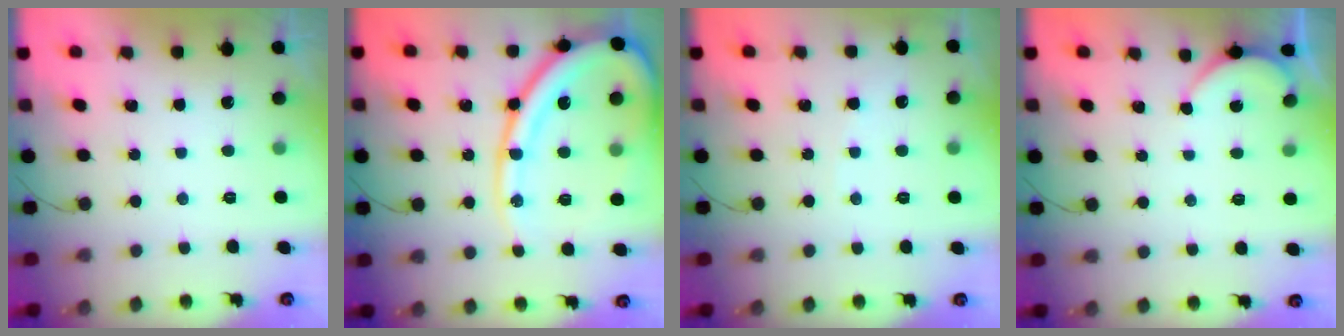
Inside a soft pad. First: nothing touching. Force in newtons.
{"total": 21.2, "press": 21.1, "slide": 2.0}
{"total": 2.0, "press": 2.0, "slide": 0.2}
{"total": 2.8, "press": 2.8, "slide": 0.3}